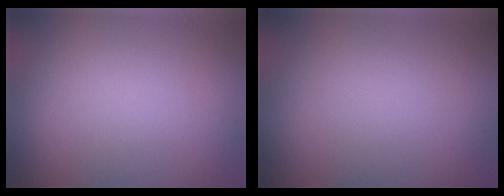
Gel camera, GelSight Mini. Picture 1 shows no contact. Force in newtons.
{"total": 0.0}